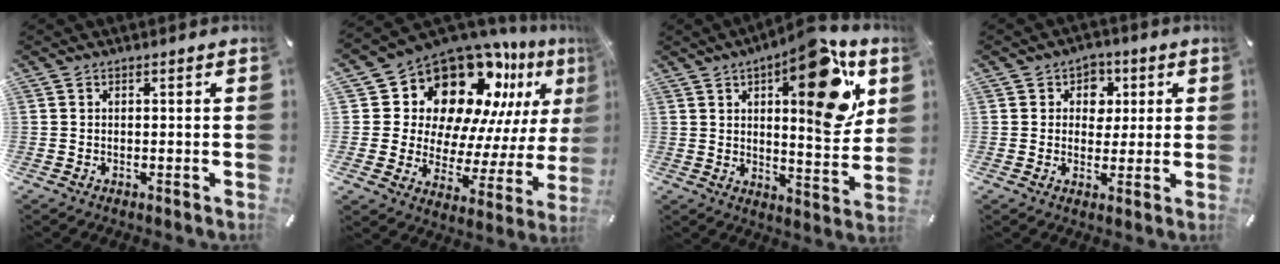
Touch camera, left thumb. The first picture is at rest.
{"total": 19.3, "force": [13.7, 11.2, 7.7], "torque": [-0.122, -0.125, 0.249]}
{"total": 20.8, "force": [9.2, 8.0, 16.8], "torque": [-0.201, -0.054, 0.135]}
{"total": 6.1, "force": [1.2, 5.6, 2.2], "torque": [-0.019, 0.000, 0.014]}